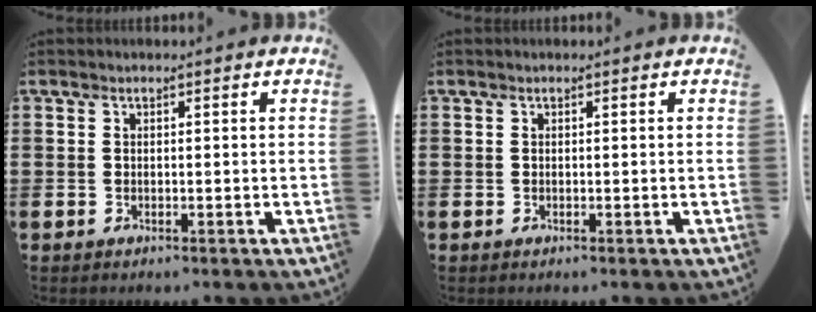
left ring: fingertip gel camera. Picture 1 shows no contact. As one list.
[{"total": 0.0}]